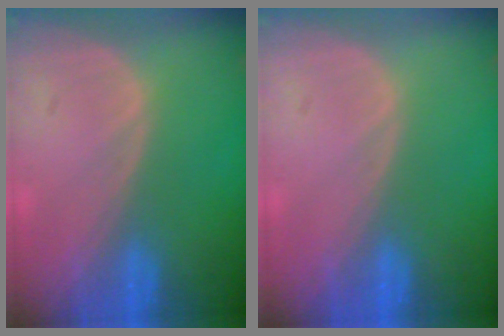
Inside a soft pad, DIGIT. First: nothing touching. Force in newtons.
{"total": 0.0}